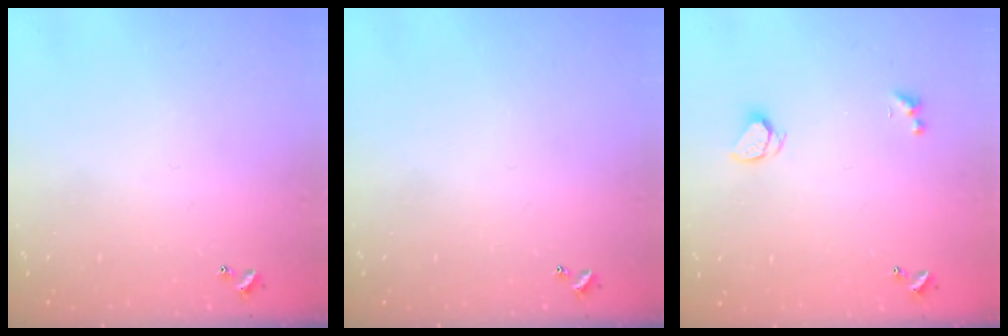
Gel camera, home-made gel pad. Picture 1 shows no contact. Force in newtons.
{"total": 0.0}
{"total": 1.9, "press": 1.8, "slide": 0.4}